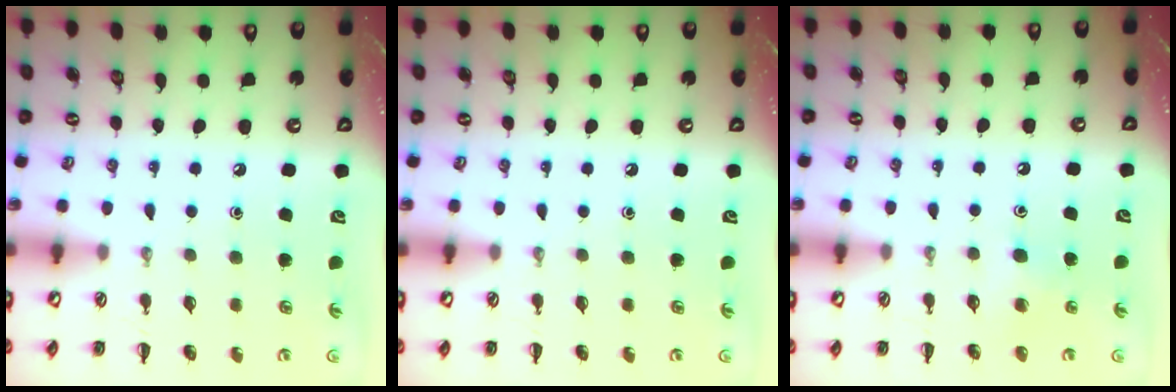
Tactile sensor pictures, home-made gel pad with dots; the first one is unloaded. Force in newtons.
{"total": 0.0}
{"total": 4.9, "press": 4.7, "slide": 1.4}